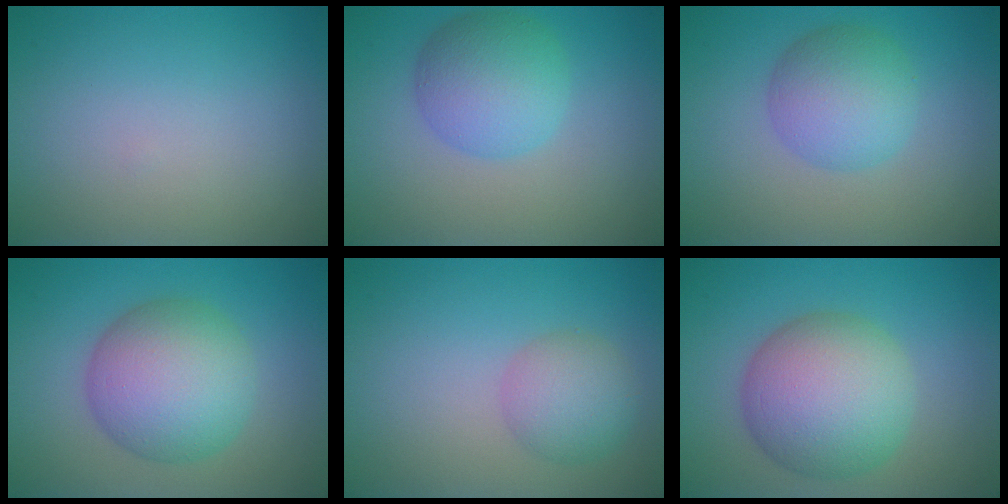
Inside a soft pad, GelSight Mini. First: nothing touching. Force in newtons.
{"total": 5.3, "press": 5.3, "slide": 0.2}
{"total": 4.9, "press": 4.8, "slide": 0.0}
{"total": 8.1, "press": 8.1, "slide": 0.1}
{"total": 3.4, "press": 3.4, "slide": 0.1}
{"total": 8.6, "press": 8.6, "slide": 0.3}